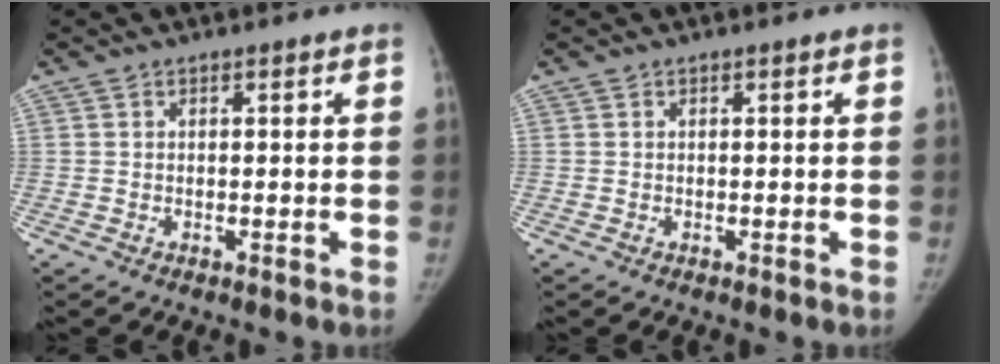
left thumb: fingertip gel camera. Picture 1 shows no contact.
{"total": 0.0}